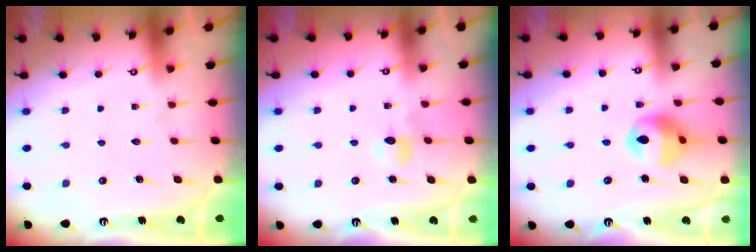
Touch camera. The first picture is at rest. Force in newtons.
{"total": 3.9, "press": 3.9, "slide": 0.7}
{"total": 13.3, "press": 13.2, "slide": 2.0}